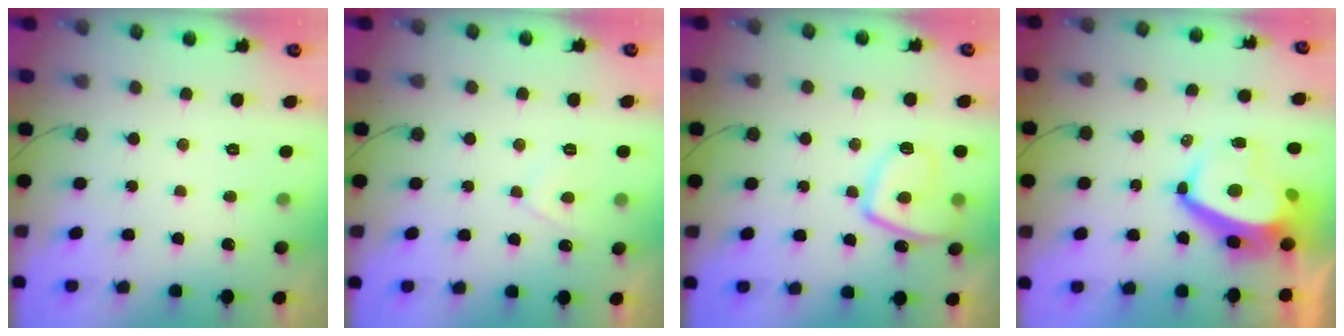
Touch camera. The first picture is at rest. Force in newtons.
{"total": 2.2, "press": 2.2, "slide": 0.5}
{"total": 10.6, "press": 10.5, "slide": 1.4}
{"total": 8.8, "press": 8.8, "slide": 1.2}